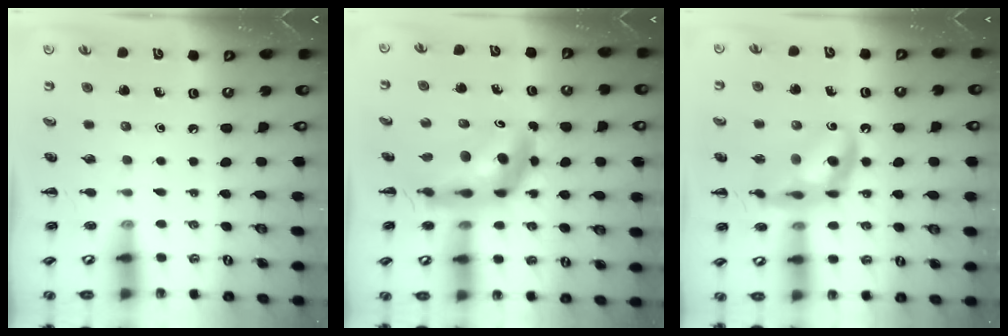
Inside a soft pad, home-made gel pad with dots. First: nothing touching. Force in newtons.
{"total": 11.6, "press": 11.1, "slide": 3.3}
{"total": 14.4, "press": 14.2, "slide": 2.8}